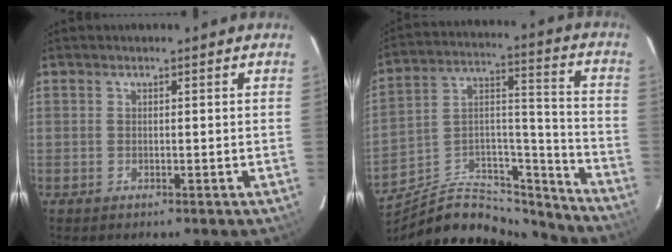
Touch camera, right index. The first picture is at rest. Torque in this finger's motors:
{"motor_torque": [0.09, -0.72, -0.61, -0.21]}